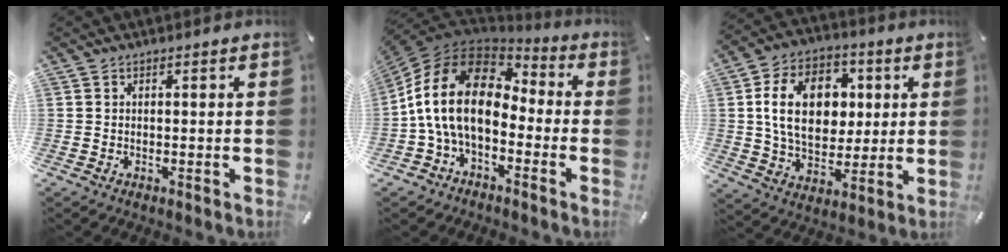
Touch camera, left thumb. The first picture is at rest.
{"total": 18.0, "force": [-1.8, 11.8, 13.6], "torque": [-0.291, 0.027, -0.037]}
{"total": 17.4, "force": [2.9, 12.6, 11.7], "torque": [-0.204, 0.013, 0.051]}